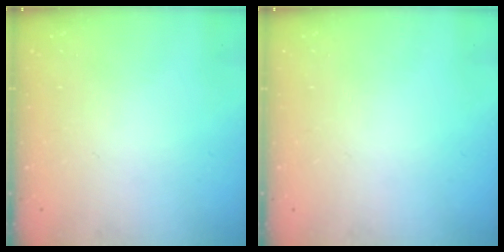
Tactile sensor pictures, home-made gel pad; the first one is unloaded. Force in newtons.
{"total": 0.0}